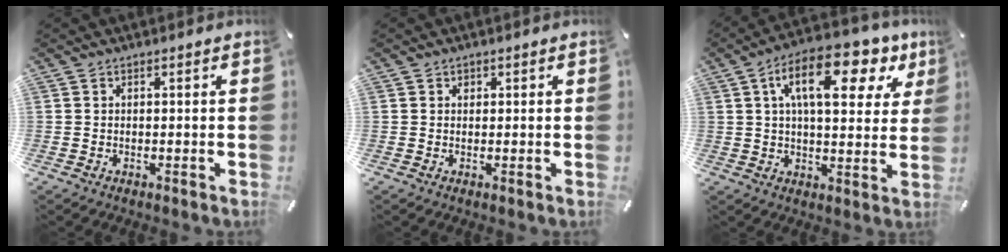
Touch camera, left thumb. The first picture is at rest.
{"total": 0.8, "force": [0.3, 0.7, 0.1], "torque": [0.006, -0.001, 0.004]}
{"total": 16.9, "force": [7.5, 7.8, 13.0], "torque": [-0.203, -0.021, 0.119]}